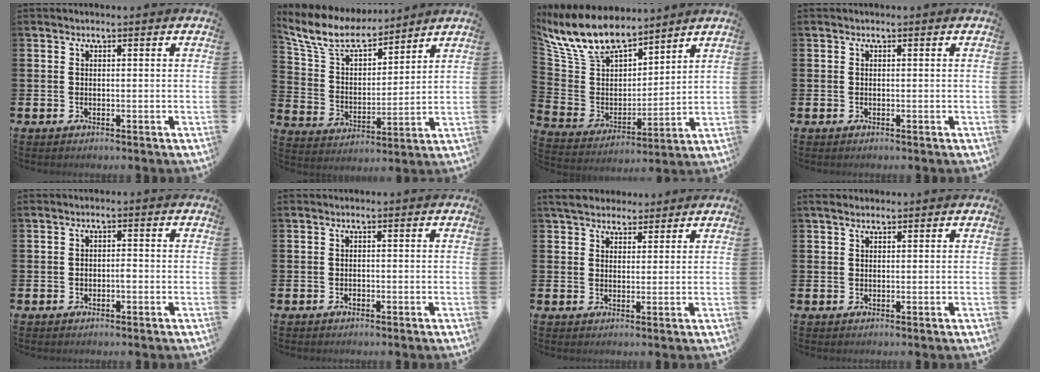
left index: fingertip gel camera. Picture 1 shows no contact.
{"total": 9.1, "force": [8.0, 3.0, 3.2], "torque": [-0.102, -0.047, 0.144]}
{"total": 11.1, "force": [9.7, 4.1, 3.7], "torque": [-0.124, -0.052, 0.178]}
{"total": 0.0}
{"total": 1.3, "force": [-0.6, 0.7, 0.9], "torque": [-0.003, -0.004, -0.015]}
{"total": 0.6, "force": [-0.3, 0.4, 0.2], "torque": [-0.011, 0.004, -0.007]}
{"total": 4.6, "force": [4.3, 1.7, 0.6], "torque": [-0.015, -0.016, 0.078]}
{"total": 1.4, "force": [1.2, 0.7, 0.4], "torque": [0.002, 0.001, 0.020]}